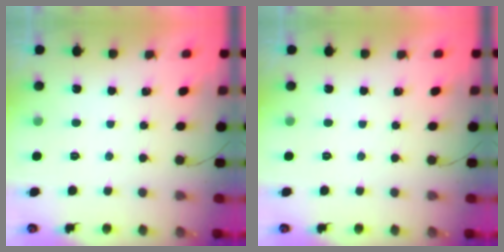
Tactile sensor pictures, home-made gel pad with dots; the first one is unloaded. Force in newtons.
{"total": 0.0}